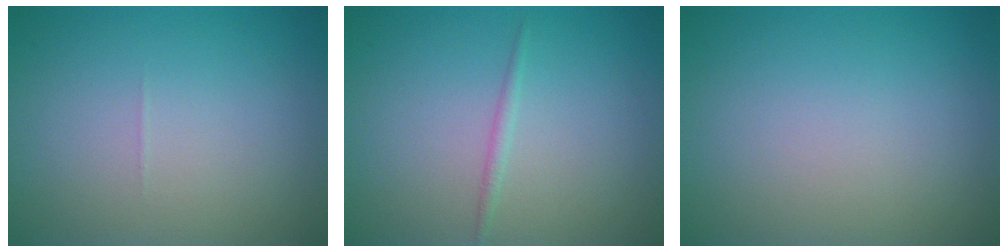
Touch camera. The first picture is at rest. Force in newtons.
{"total": 0.8, "press": 0.8, "slide": 0.0}
{"total": 0.0}